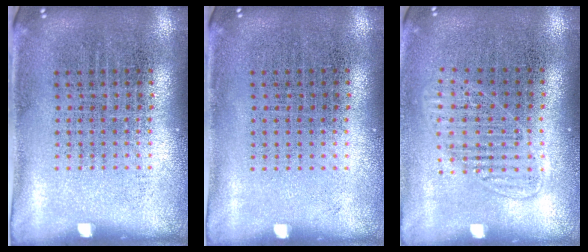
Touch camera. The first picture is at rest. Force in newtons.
{"total": 0.0}
{"total": 1.2, "press": 1.1, "slide": 0.5}